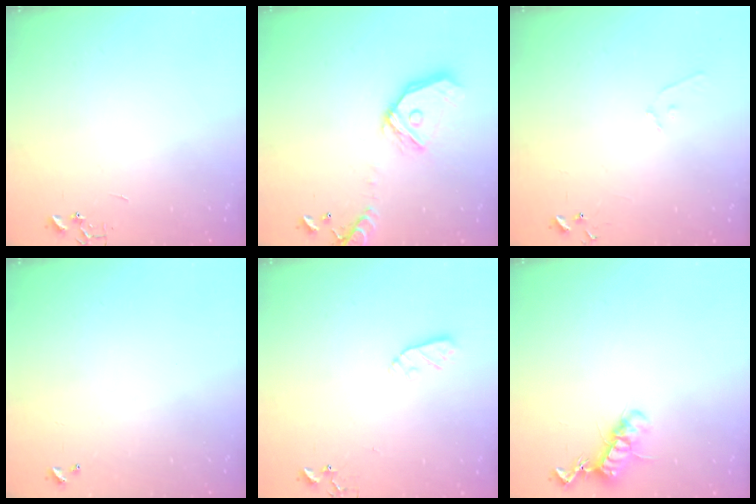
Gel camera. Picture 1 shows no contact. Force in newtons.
{"total": 17.0, "press": 16.8, "slide": 2.7}
{"total": 5.3, "press": 5.3, "slide": 0.4}
{"total": 0.0}
{"total": 6.0, "press": 6.0, "slide": 0.3}
{"total": 12.5, "press": 12.5, "slide": 0.4}